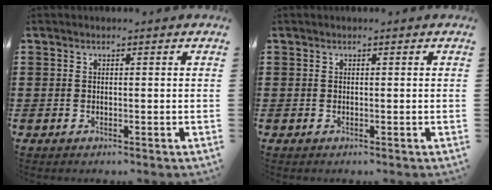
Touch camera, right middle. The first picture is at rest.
{"total": 0.0}